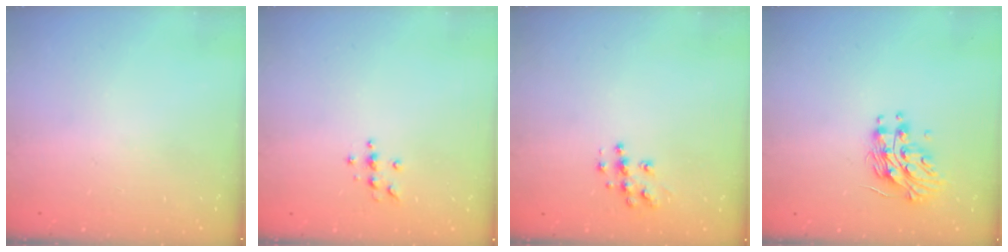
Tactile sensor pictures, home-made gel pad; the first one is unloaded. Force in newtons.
{"total": 4.0, "press": 4.0, "slide": 0.5}
{"total": 8.6, "press": 8.6, "slide": 0.4}
{"total": 11.6, "press": 11.6, "slide": 0.0}